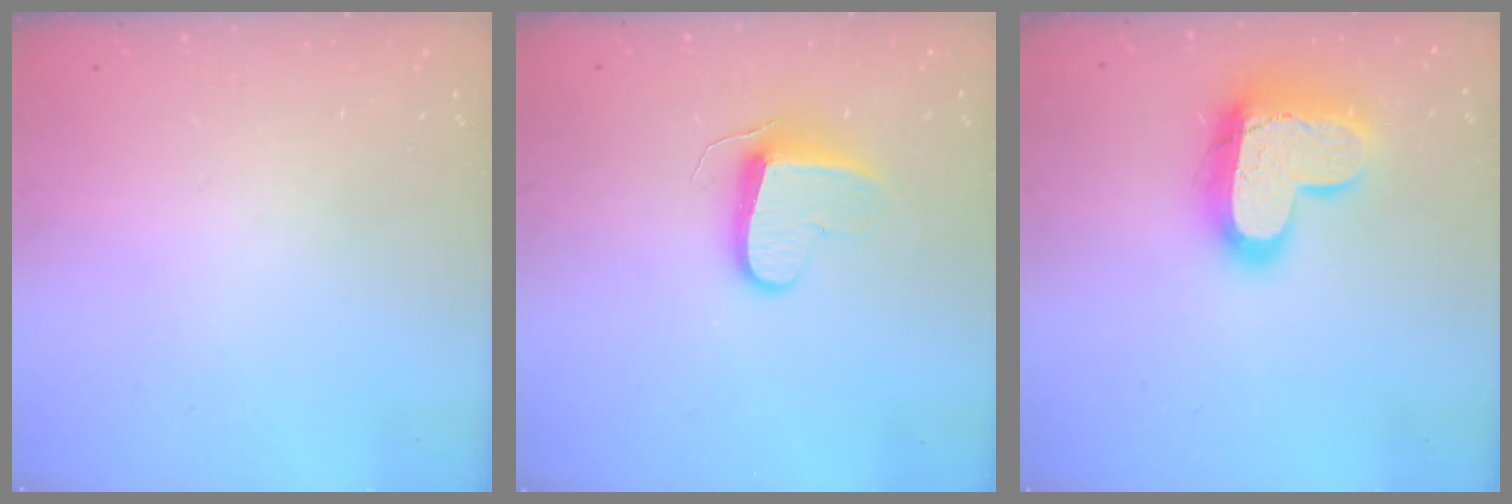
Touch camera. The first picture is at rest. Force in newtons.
{"total": 9.5, "press": 9.5, "slide": 0.3}
{"total": 17.1, "press": 17.0, "slide": 1.6}